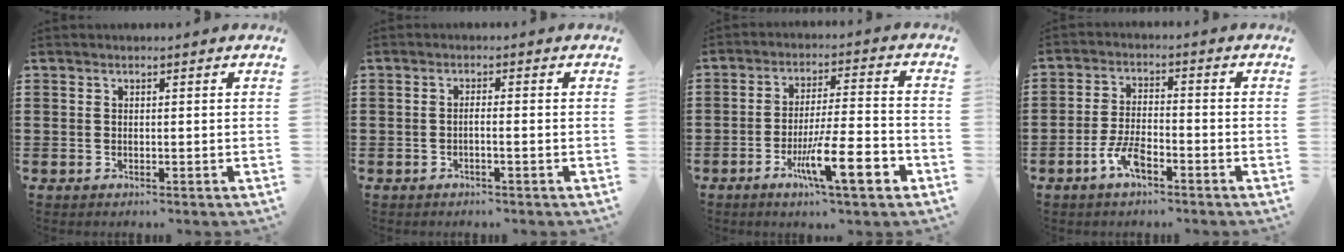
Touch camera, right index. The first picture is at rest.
{"total": 1.3, "force": [-0.9, -0.1, 1.0], "torque": [-0.018, -0.003, -0.016]}
{"total": 11.3, "force": [-5.3, 2.0, 9.8], "torque": [-0.176, 0.004, -0.093]}
{"total": 5.4, "force": [-3.1, 2.0, 3.9], "torque": [-0.090, 0.004, -0.064]}